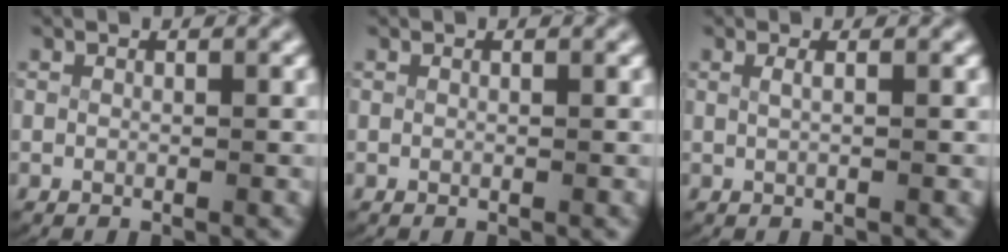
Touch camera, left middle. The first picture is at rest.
{"total": 0.0}
{"total": 0.7, "force": [0.1, -0.2, 0.7], "torque": [-0.018, -0.005, 0.005]}